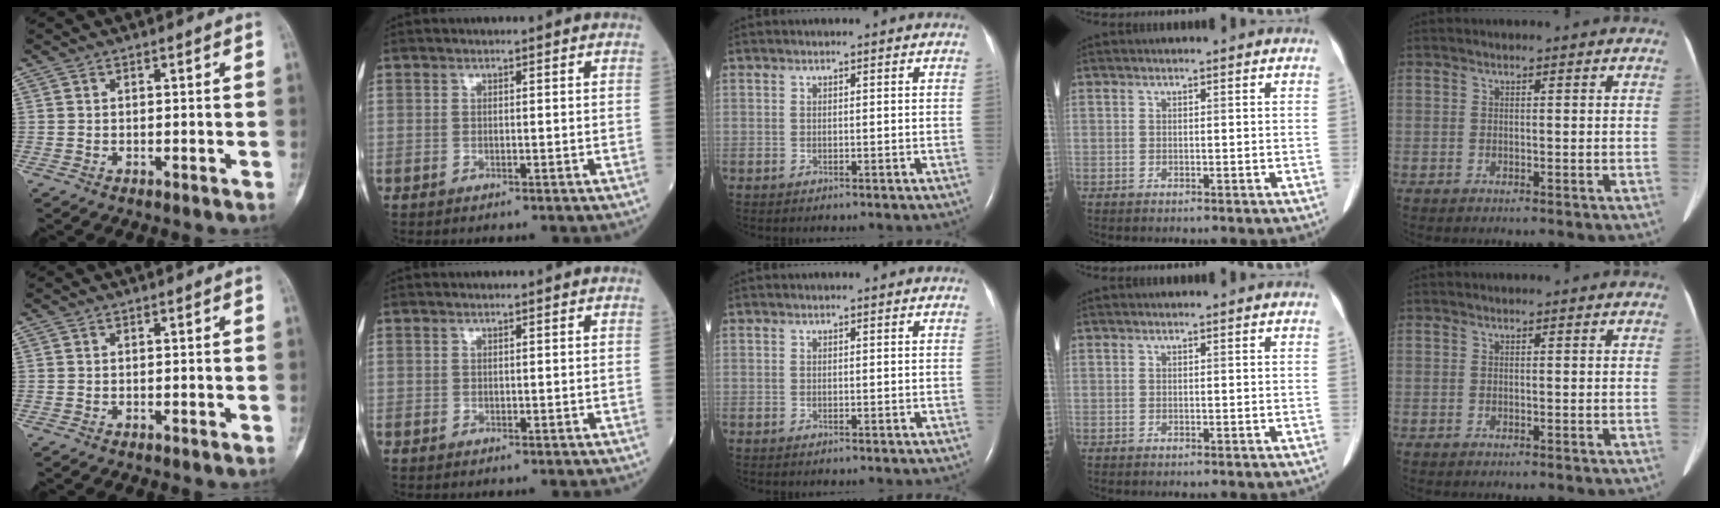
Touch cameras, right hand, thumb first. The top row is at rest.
{}